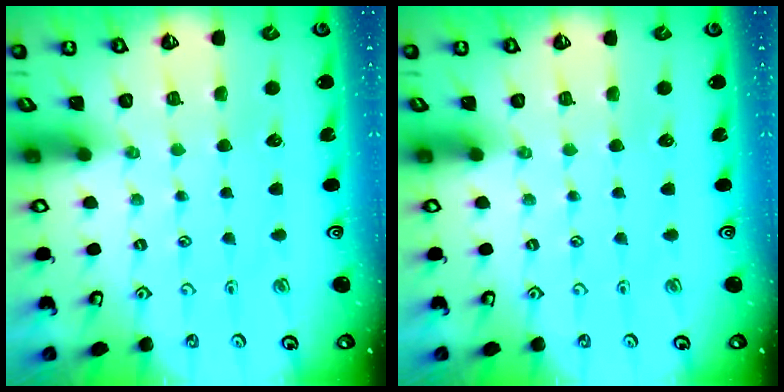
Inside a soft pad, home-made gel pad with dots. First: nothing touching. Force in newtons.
{"total": 0.0}